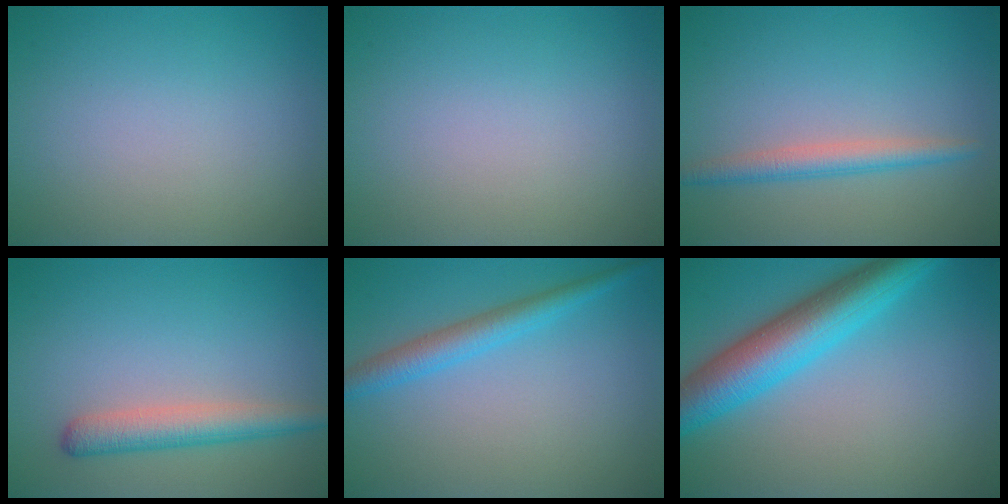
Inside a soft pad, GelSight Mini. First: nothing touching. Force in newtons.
{"total": 0.0}
{"total": 2.4, "press": 2.4, "slide": 0.1}
{"total": 3.4, "press": 3.4, "slide": 0.1}
{"total": 3.0, "press": 3.0, "slide": 0.1}
{"total": 7.7, "press": 7.7, "slide": 0.1}